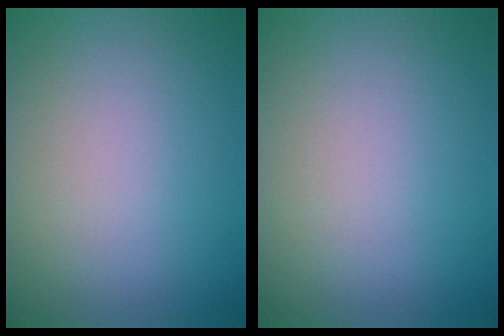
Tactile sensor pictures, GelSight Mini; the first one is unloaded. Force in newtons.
{"total": 0.0}